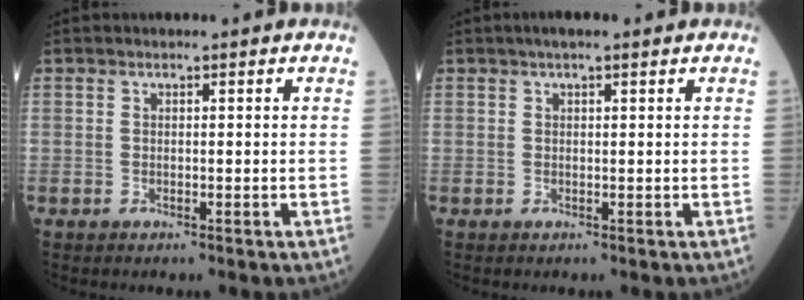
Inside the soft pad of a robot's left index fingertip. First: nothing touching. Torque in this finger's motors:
{"motor_torque": [-0.01, -0.13, 0.12, 0.02]}